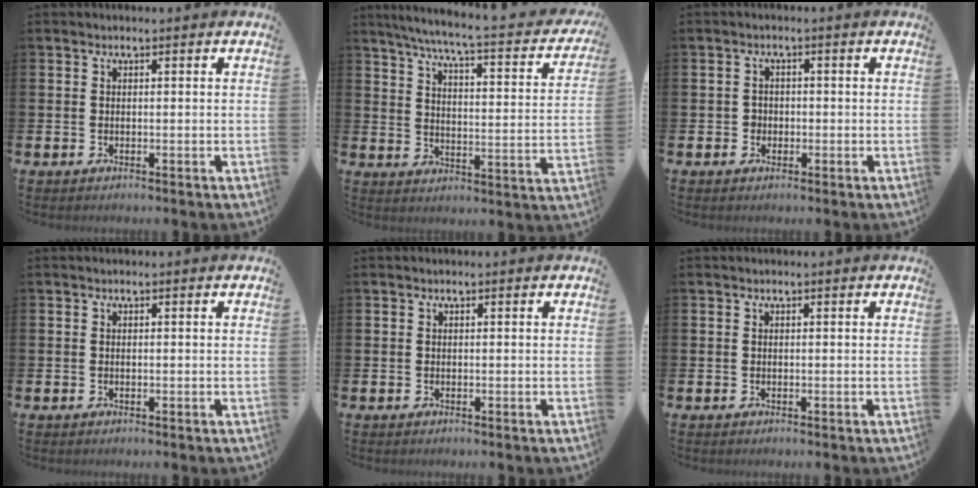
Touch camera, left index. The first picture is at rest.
{"total": 6.0, "force": [5.0, 0.3, 3.3], "torque": [-0.081, -0.045, 0.075]}
{"total": 1.6, "force": [-0.4, 1.5, 0.2], "torque": [0.000, 0.002, -0.013]}
{"total": 0.0}
{"total": 0.0}
{"total": 0.0}